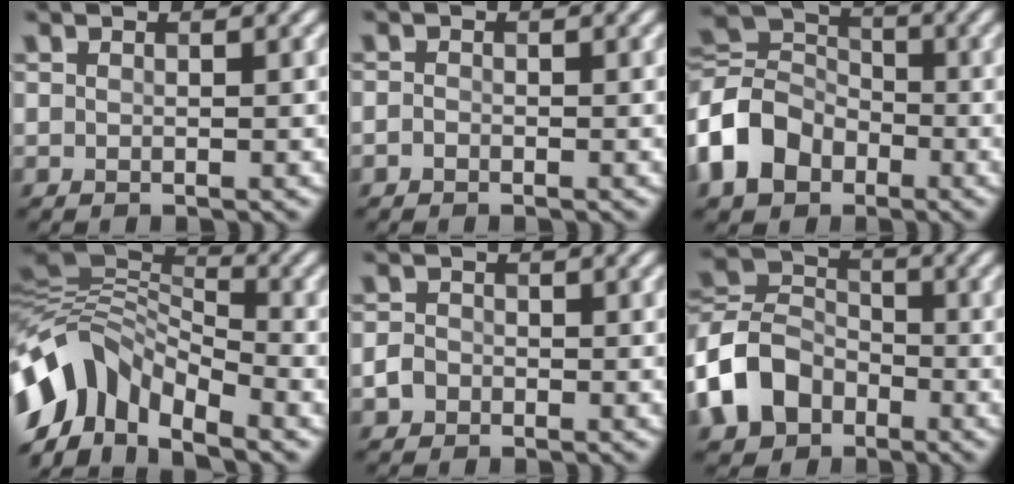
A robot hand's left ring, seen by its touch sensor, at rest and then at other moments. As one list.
[{"total": 0.7, "force": [-0.4, 0.5, 0.3], "torque": [-0.004, -0.002, -0.010]}, {"total": 7.7, "force": [-3.2, 5.8, 3.9], "torque": [-0.082, 0.012, -0.084]}, {"total": 9.3, "force": [-4.7, 5.5, 5.8], "torque": [-0.104, 0.010, -0.103]}, {"total": 1.7, "force": [-0.8, 1.4, 0.6], "torque": [-0.006, 0.002, -0.020]}, {"total": 8.0, "force": [-3.6, 6.0, 3.8], "torque": [-0.080, 0.008, -0.092]}]